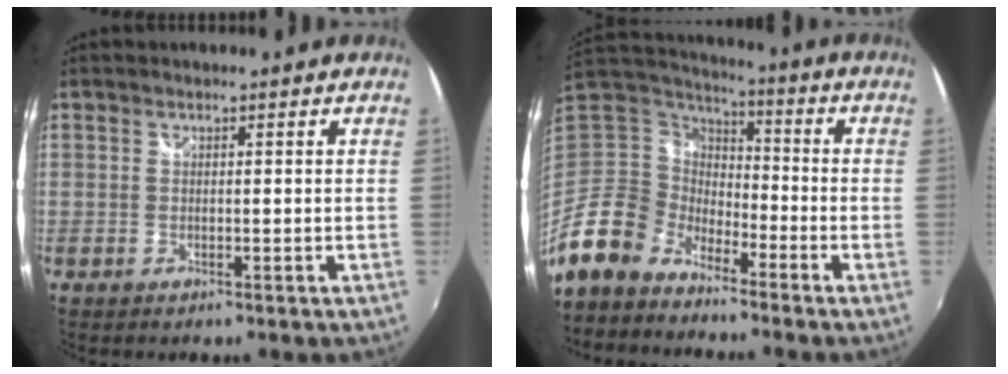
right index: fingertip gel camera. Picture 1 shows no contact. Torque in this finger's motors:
{"motor_torque": [-0.55, -0.60, -0.53, -0.21]}